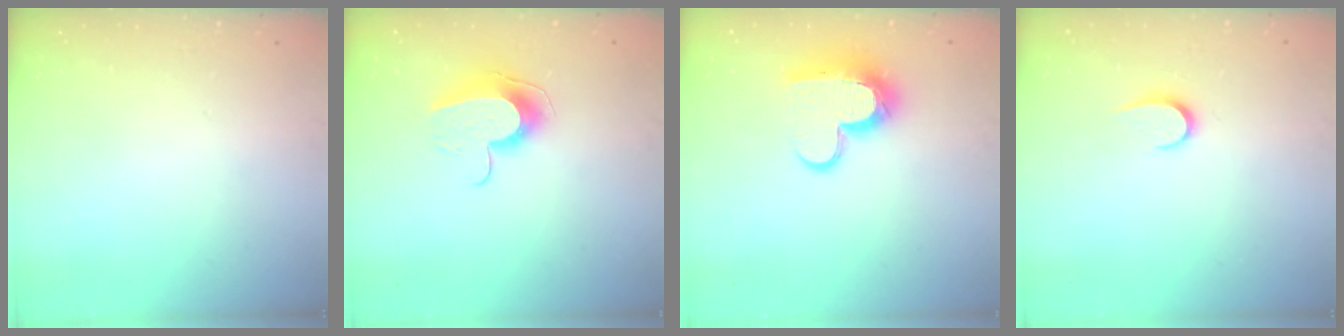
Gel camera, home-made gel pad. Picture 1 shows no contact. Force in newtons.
{"total": 10.5, "press": 10.5, "slide": 0.1}
{"total": 13.0, "press": 13.0, "slide": 1.2}
{"total": 5.0, "press": 5.0, "slide": 0.5}